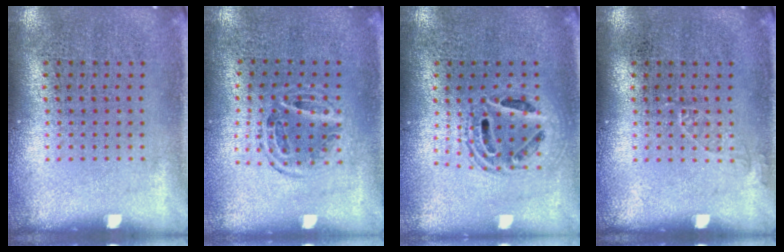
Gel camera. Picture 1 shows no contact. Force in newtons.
{"total": 1.0, "press": 1.0, "slide": 0.4}
{"total": 1.6, "press": 1.4, "slide": 0.8}
{"total": 0.7, "press": 0.7, "slide": 0.1}